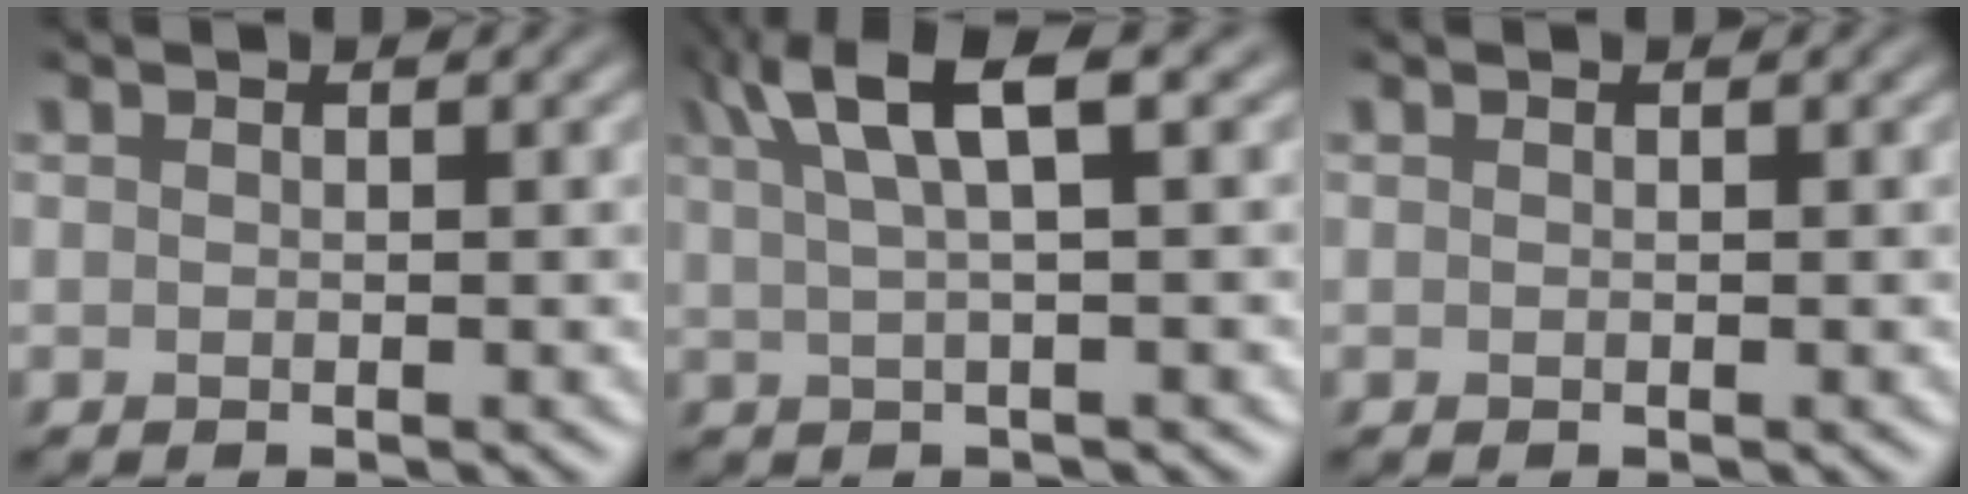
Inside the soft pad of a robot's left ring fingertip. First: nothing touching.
{"total": 5.2, "force": [2.7, 0.8, 4.4], "torque": [-0.071, 0.015, 0.048]}
{"total": 0.0}